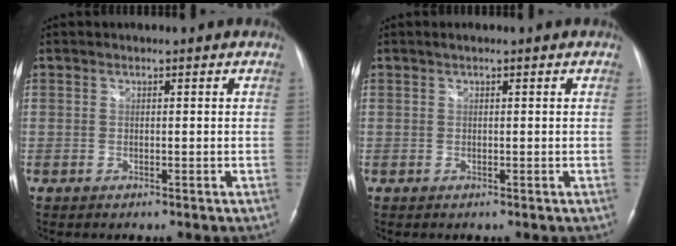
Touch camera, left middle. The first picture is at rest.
{"total": 0.6, "force": [0.4, 0.1, 0.5], "torque": [-0.011, 0.008, 0.004]}